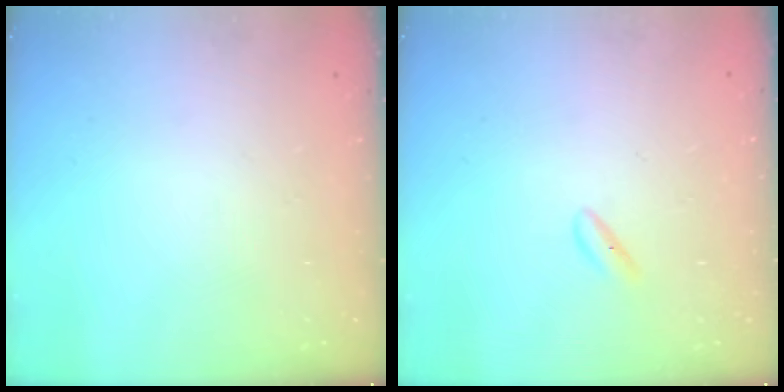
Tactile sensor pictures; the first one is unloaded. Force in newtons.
{"total": 2.0, "press": 1.8, "slide": 0.7}